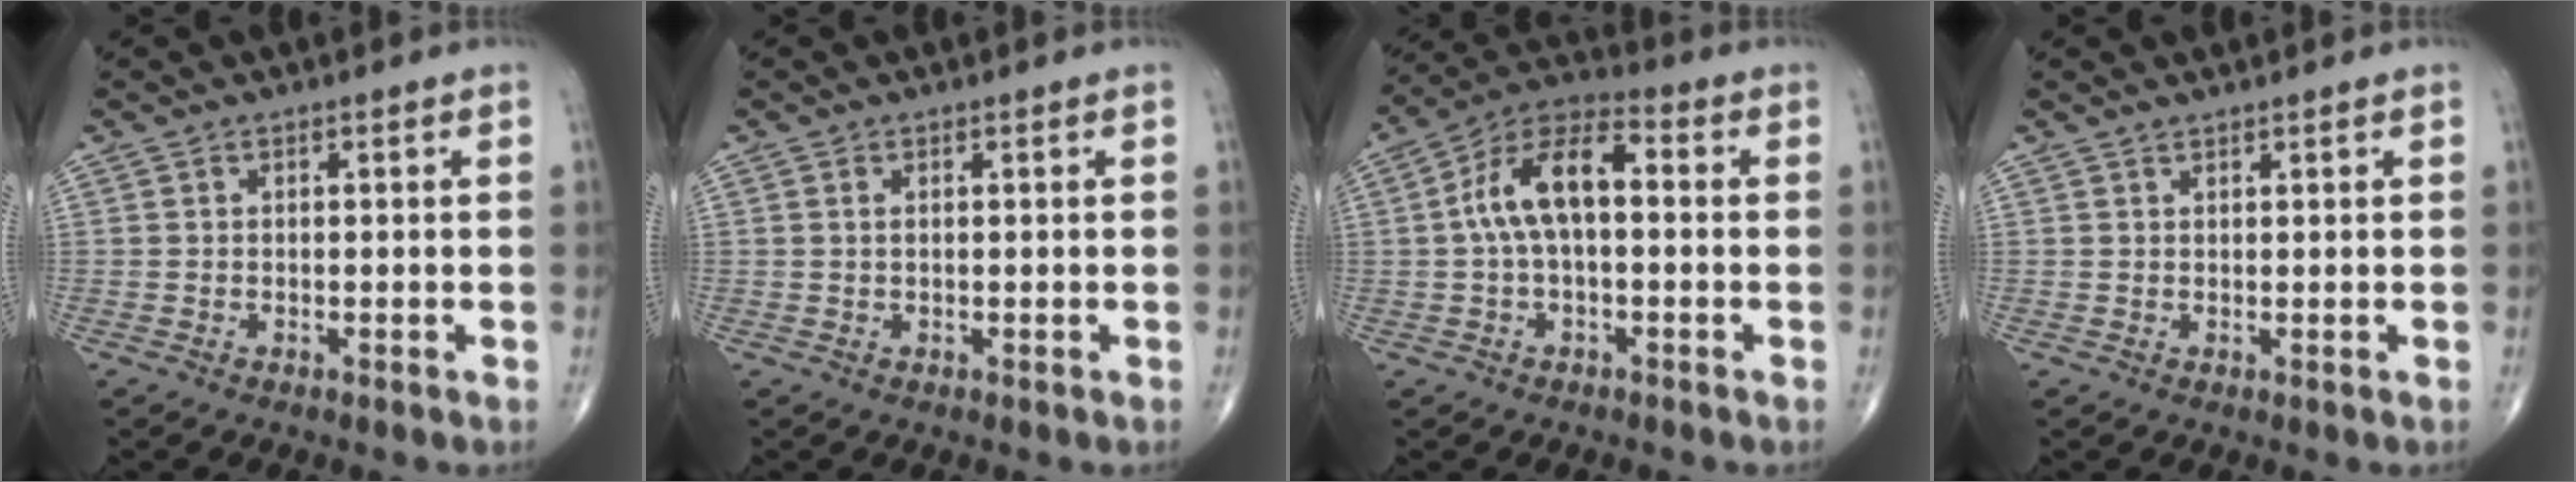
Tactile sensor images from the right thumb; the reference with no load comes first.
{"total": 0.6, "force": [0.2, 0.2, 0.5], "torque": [-0.013, 0.004, 0.004]}
{"total": 11.8, "force": [0.7, 5.9, 10.2], "torque": [-0.190, 0.043, 0.001]}
{"total": 0.7, "force": [0.7, 0.1, 0.1], "torque": [-0.001, -0.006, 0.012]}